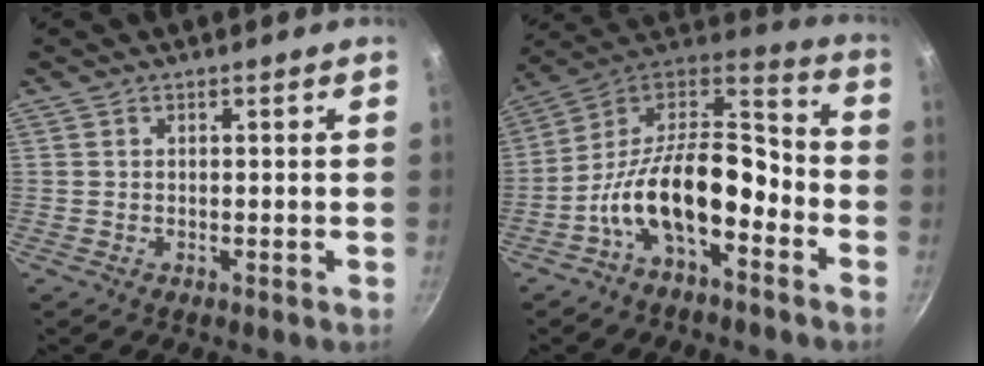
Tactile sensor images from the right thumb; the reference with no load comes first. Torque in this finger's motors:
{"motor_torque": [0.52, 0.43, 1.75, -1.02, 0.38]}